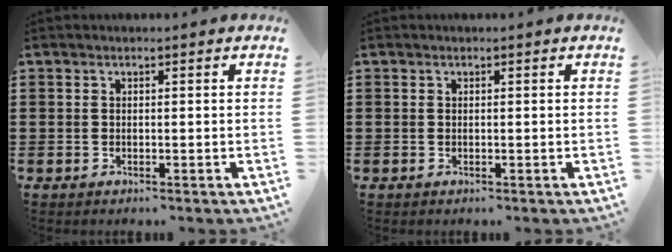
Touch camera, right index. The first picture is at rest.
{"total": 0.0}